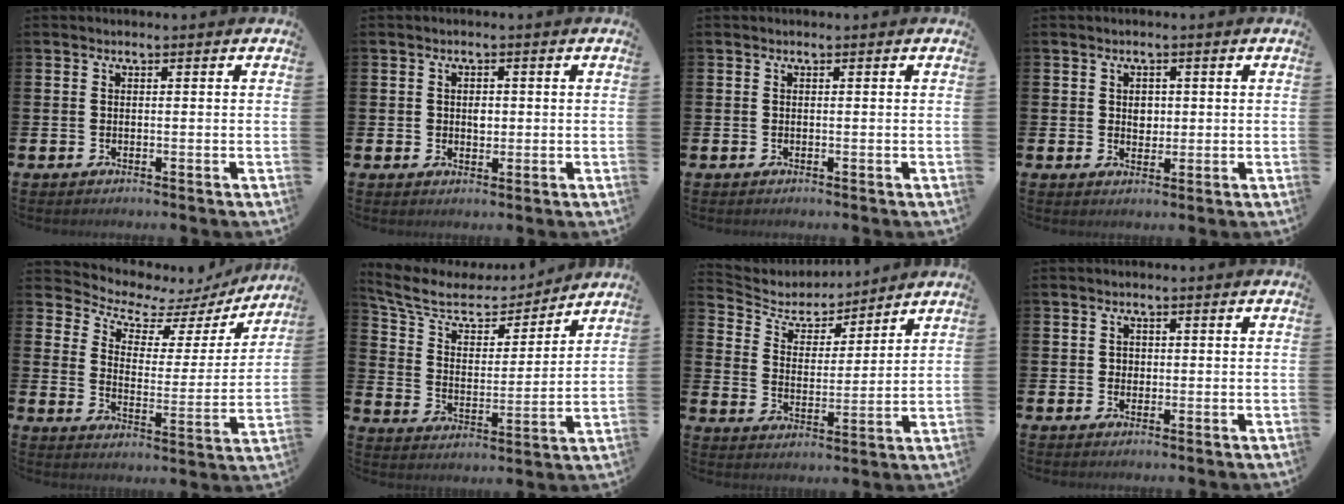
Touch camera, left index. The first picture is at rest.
{"total": 1.8, "force": [0.3, 1.4, 0.9], "torque": [0.003, -0.001, -0.001]}
{"total": 0.0}
{"total": 1.9, "force": [0.7, 1.5, 0.9], "torque": [0.003, 0.000, 0.008]}
{"total": 6.0, "force": [5.0, 2.8, 1.7], "torque": [-0.055, -0.041, 0.078]}
{"total": 8.3, "force": [7.1, 3.6, 2.6], "torque": [-0.090, -0.046, 0.120]}
{"total": 5.5, "force": [5.1, 1.9, 0.8], "torque": [-0.046, -0.036, 0.083]}
{"total": 1.2, "force": [0.4, 1.1, 0.2], "torque": [0.008, 0.002, 0.003]}